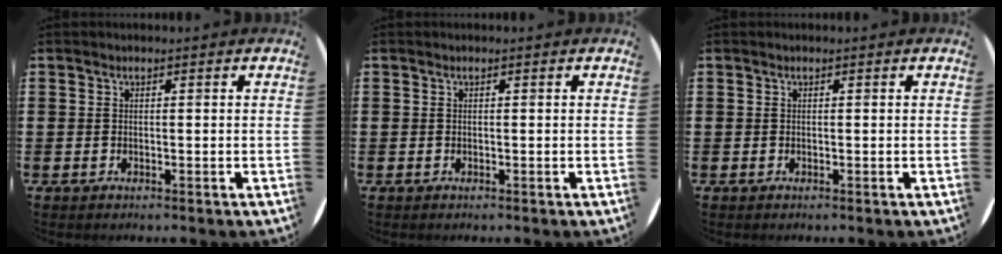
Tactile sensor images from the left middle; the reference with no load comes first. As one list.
[{"total": 0.0}, {"total": 0.0}]